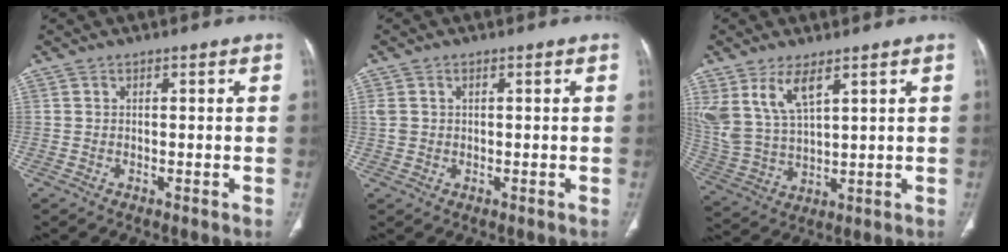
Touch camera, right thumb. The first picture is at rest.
{"total": 2.3, "force": [0.5, 1.8, 1.4], "torque": [-0.039, 0.008, 0.016]}
{"total": 10.9, "force": [6.0, 4.7, 7.8], "torque": [-0.164, -0.022, 0.135]}